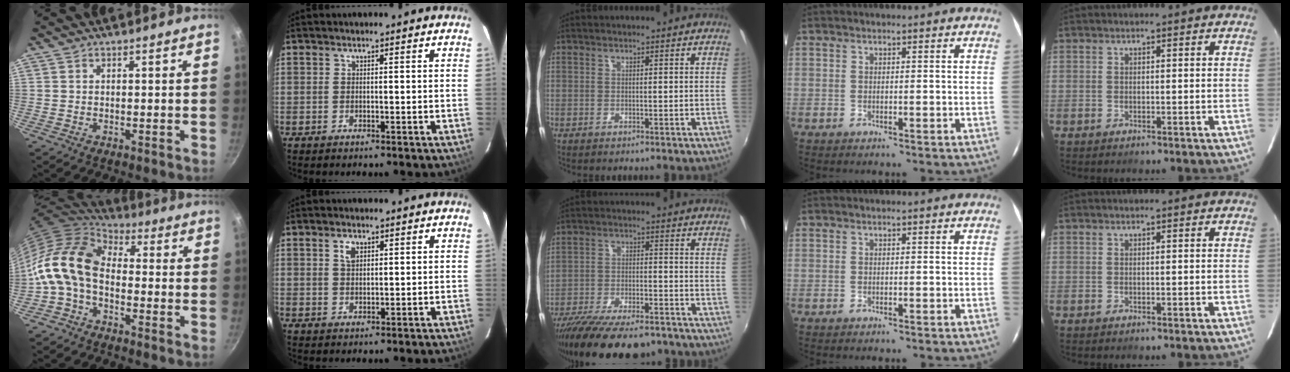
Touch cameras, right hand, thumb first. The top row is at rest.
{"thumb": {"total": 14.1, "force": [-1.9, 9.3, 10.4], "torque": [-0.186, 0.033, -0.059]}, "index": {"total": 2.4, "force": [1.1, 1.5, 1.5], "torque": [-0.027, 0.006, 0.021]}, "middle": {"total": 19.5, "force": [-15.6, 5.7, 10.3], "torque": [-0.204, -0.041, -0.242]}}